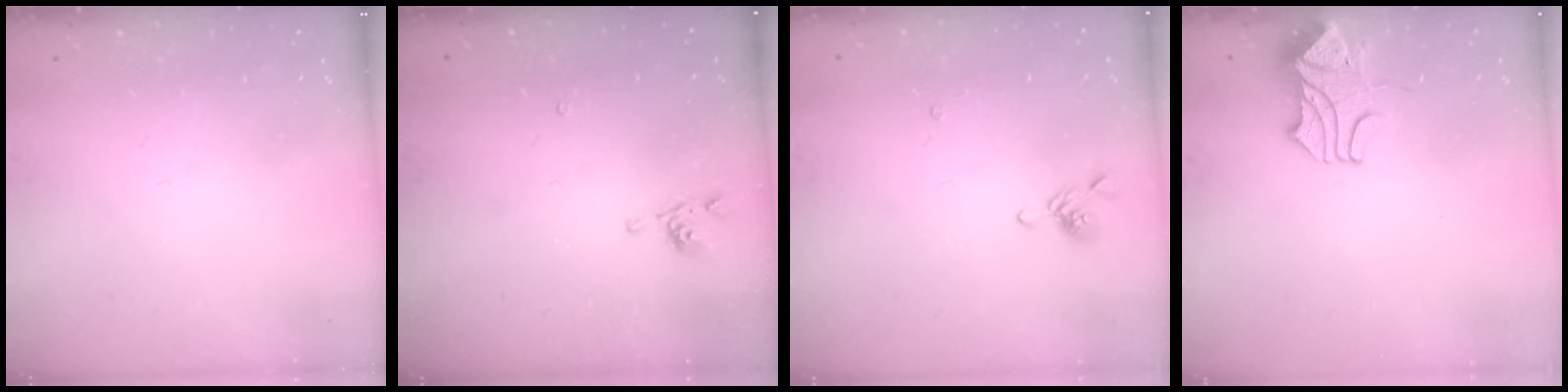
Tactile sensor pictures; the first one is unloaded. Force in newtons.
{"total": 4.0, "press": 4.0, "slide": 0.2}
{"total": 5.3, "press": 5.3, "slide": 0.5}
{"total": 1.8, "press": 1.6, "slide": 0.7}